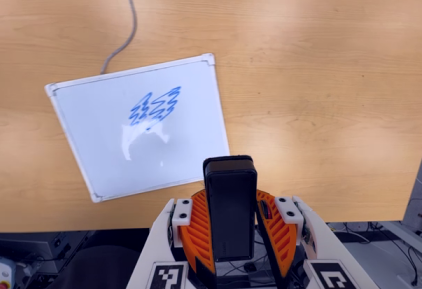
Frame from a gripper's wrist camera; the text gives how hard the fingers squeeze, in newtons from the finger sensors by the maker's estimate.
{"total": 6.3, "left": 6.2, "right": 6.4}